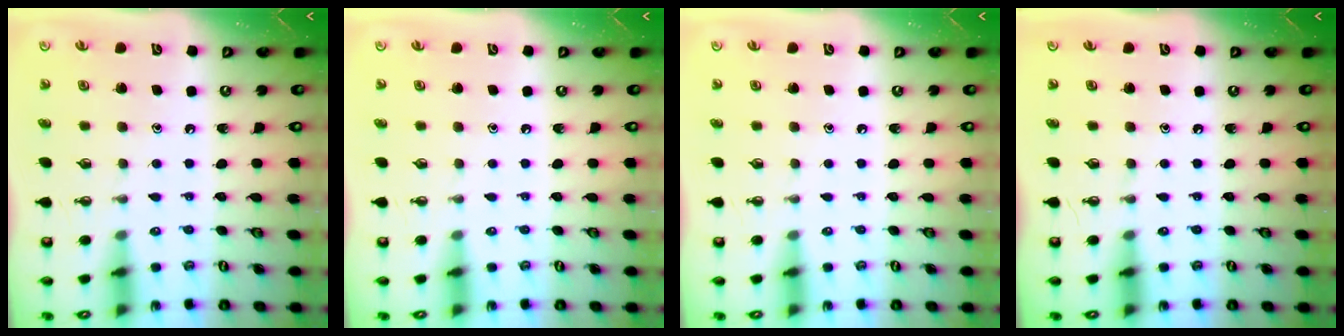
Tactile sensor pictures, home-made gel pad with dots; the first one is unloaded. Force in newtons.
{"total": 0.0}
{"total": 0.0}
{"total": 0.0}